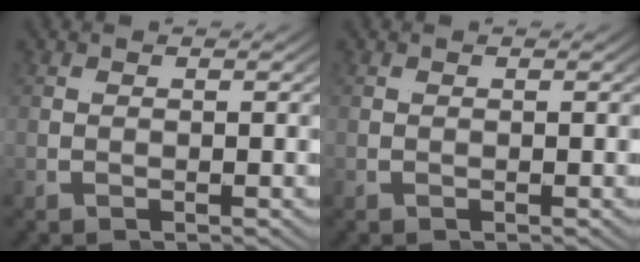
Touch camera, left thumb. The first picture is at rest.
{"total": 0.0}